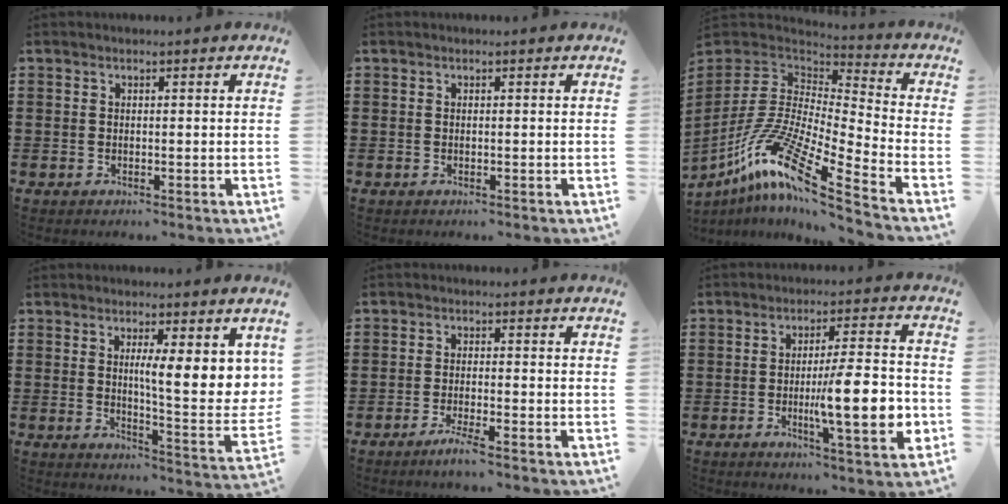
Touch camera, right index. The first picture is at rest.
{"total": 0.0}
{"total": 14.0, "force": [-9.7, 1.7, 10.0], "torque": [-0.217, -0.003, -0.197]}
{"total": 8.1, "force": [2.8, 1.7, 7.5], "torque": [-0.115, -0.023, 0.040]}
{"total": 3.0, "force": [-2.0, -0.2, 2.2], "torque": [-0.050, -0.013, -0.038]}
{"total": 12.2, "force": [-2.4, 2.3, 11.8], "torque": [-0.174, -0.013, -0.042]}